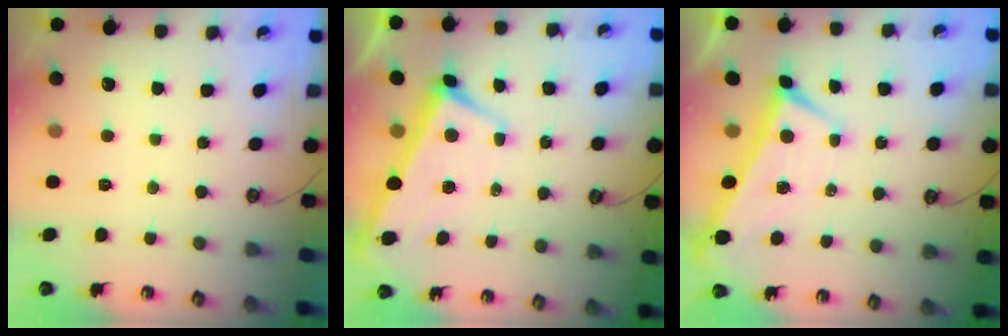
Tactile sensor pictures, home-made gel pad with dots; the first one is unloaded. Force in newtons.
{"total": 2.5, "press": 2.4, "slide": 0.9}
{"total": 1.9, "press": 1.8, "slide": 0.6}